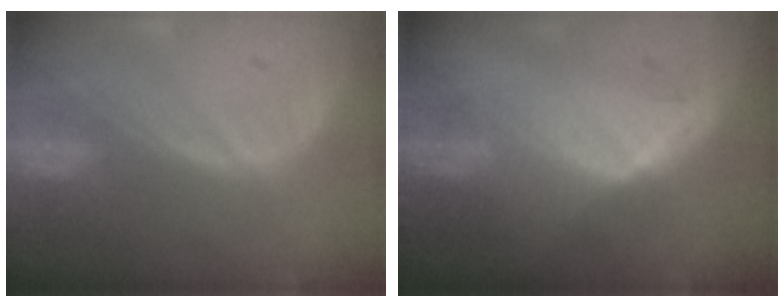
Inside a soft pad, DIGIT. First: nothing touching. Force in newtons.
{"total": 6.4, "press": 6.0, "slide": 2.2}